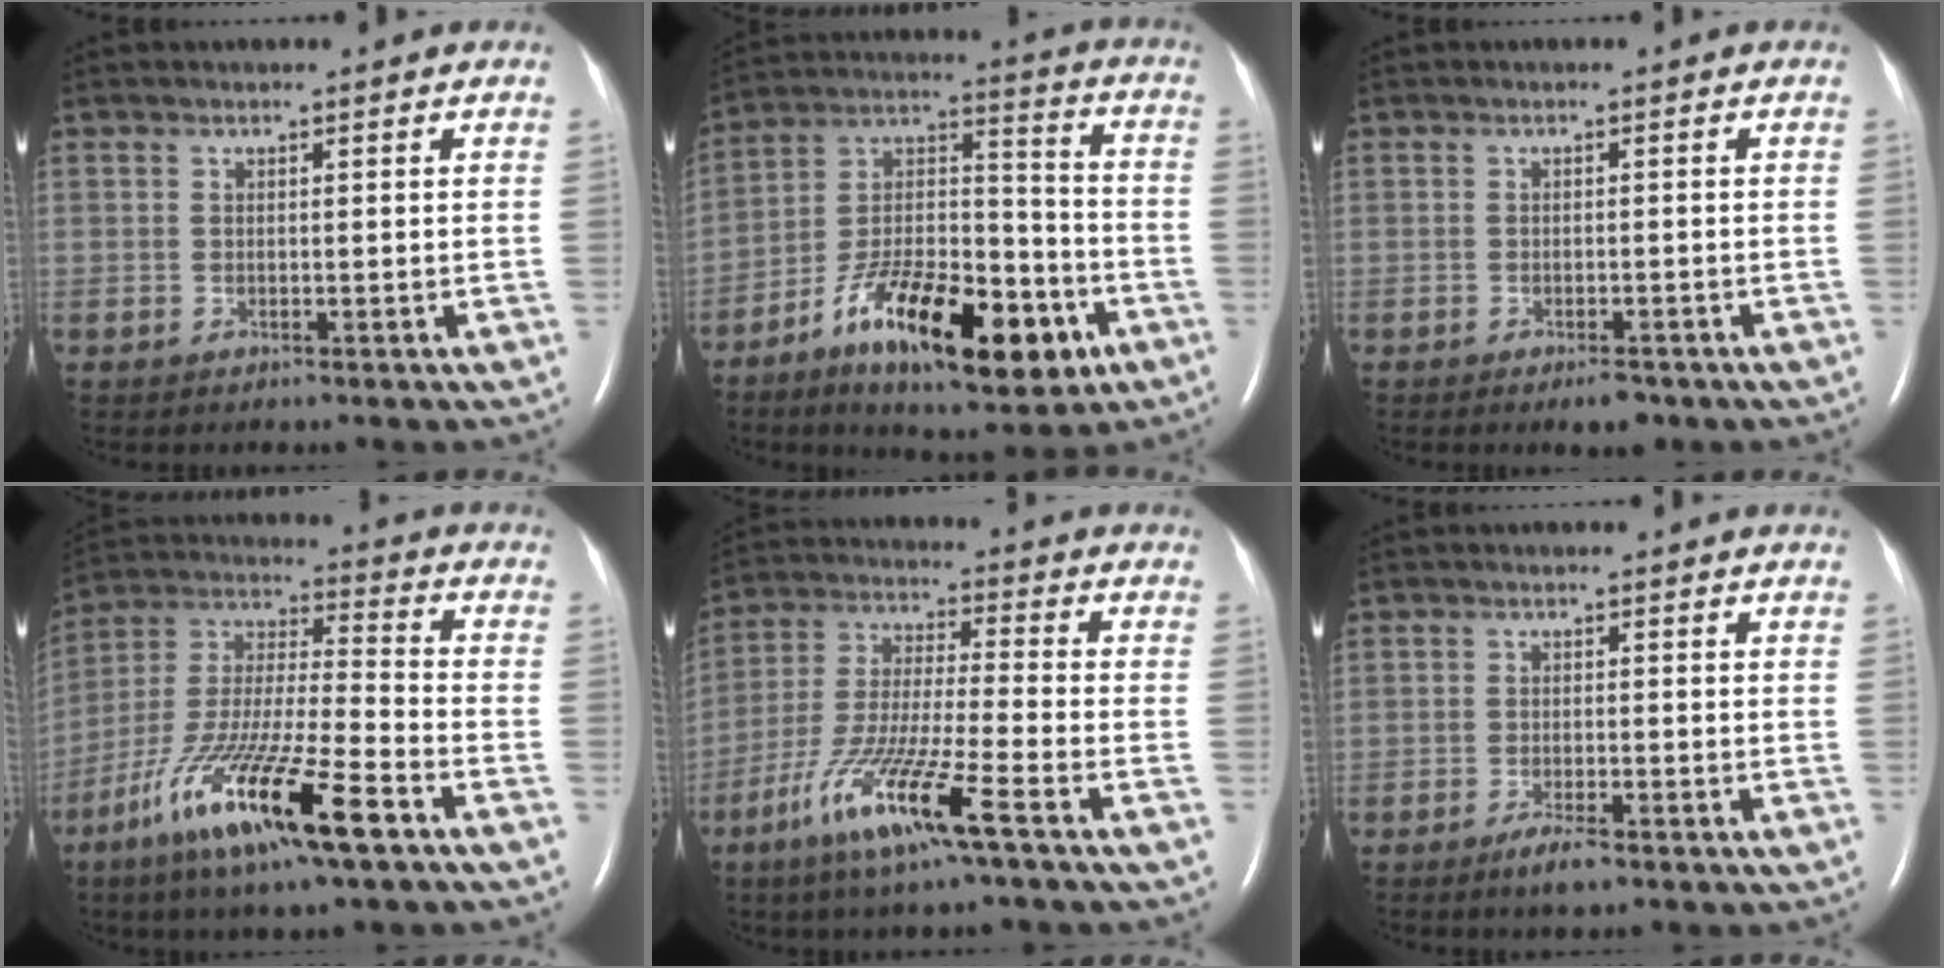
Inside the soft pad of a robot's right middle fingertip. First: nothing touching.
{"total": 20.4, "force": [-10.2, 7.1, 16.1], "torque": [-0.266, 0.007, -0.160]}
{"total": 2.4, "force": [-1.7, 0.9, 1.5], "torque": [-0.024, -0.002, -0.020]}
{"total": 18.8, "force": [-10.4, 1.9, 15.5], "torque": [-0.332, -0.045, -0.192]}
{"total": 13.2, "force": [-7.4, -0.1, 10.9], "torque": [-0.230, -0.028, -0.145]}
{"total": 3.0, "force": [-2.1, 0.5, 2.1], "torque": [-0.046, -0.004, -0.037]}